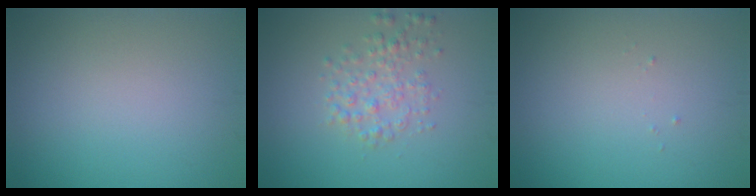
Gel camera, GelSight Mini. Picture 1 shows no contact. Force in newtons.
{"total": 2.5, "press": 2.5, "slide": 0.1}
{"total": 0.0}